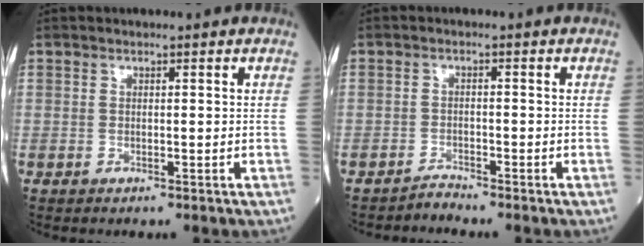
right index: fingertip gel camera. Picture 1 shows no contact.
{"total": 1.6, "force": [-1.5, -0.3, -0.6], "torque": [0.021, -0.008, -0.026]}